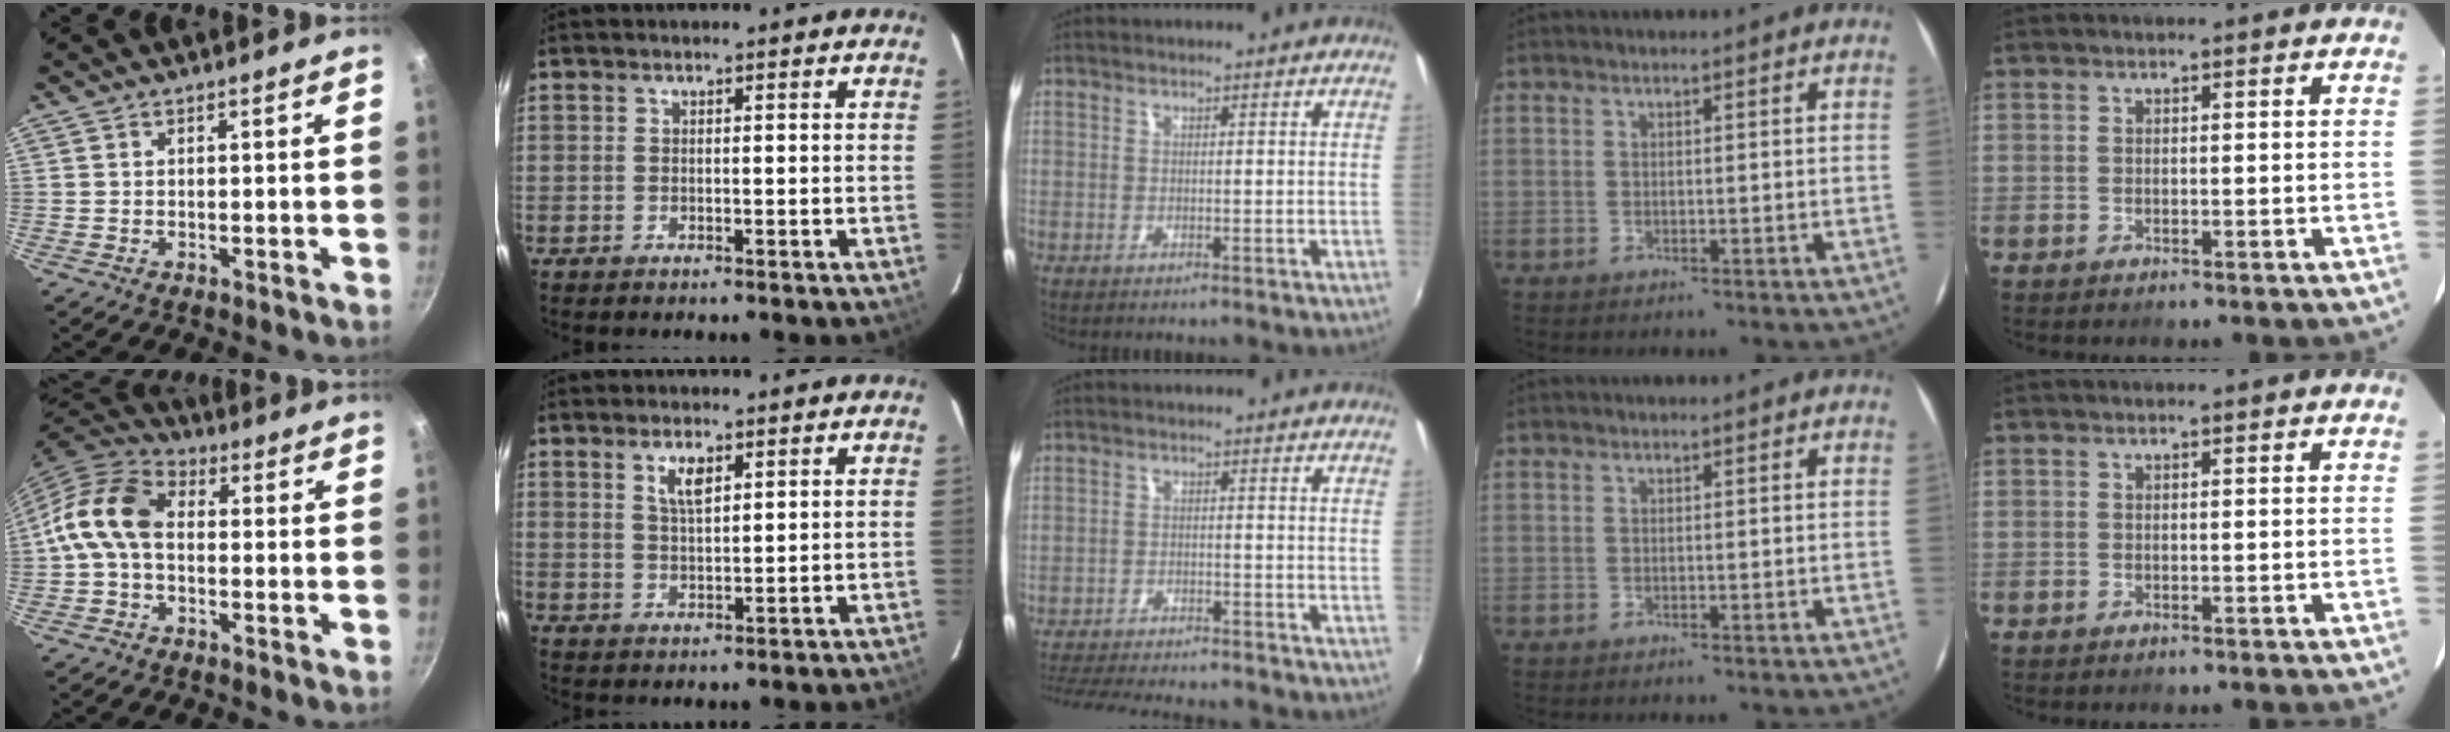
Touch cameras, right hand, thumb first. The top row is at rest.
{"thumb": {"total": 10.8, "force": [-0.4, 7.4, 7.9], "torque": [-0.136, 0.034, -0.029]}, "index": {"total": 4.1, "force": [2.1, 1.6, 3.2], "torque": [-0.057, 0.002, 0.039]}, "middle": {"total": 14.5, "force": [-13.0, 2.6, 5.9], "torque": [-0.130, -0.022, -0.196]}}